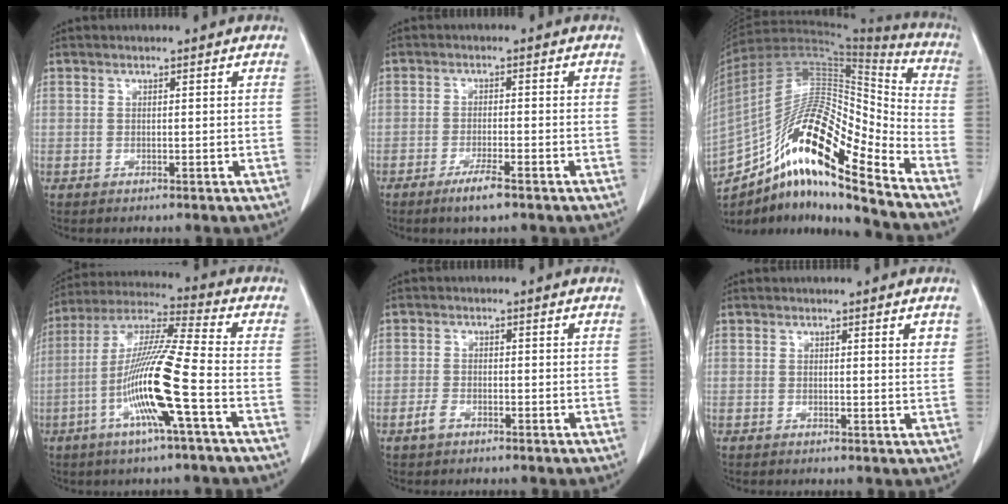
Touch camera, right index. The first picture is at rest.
{"total": 3.8, "force": [-2.6, 0.3, 2.8], "torque": [-0.054, -0.006, -0.046]}
{"total": 21.8, "force": [-13.1, 3.7, 16.9], "torque": [-0.319, 0.014, -0.231]}
{"total": 14.7, "force": [-4.7, -0.5, 13.9], "torque": [-0.278, -0.004, -0.098]}
{"total": 2.0, "force": [-1.3, 1.1, 1.0], "torque": [-0.023, 0.003, -0.023]}
{"total": 1.8, "force": [0.9, 0.2, 1.5], "torque": [-0.021, -0.004, 0.010]}